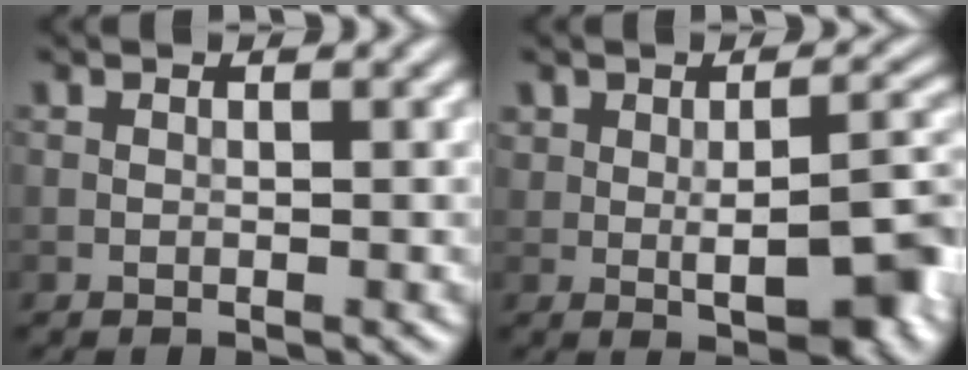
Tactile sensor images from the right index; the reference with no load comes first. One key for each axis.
{"total": 6.2, "fx": -1.0, "fy": 2.6, "fz": 5.6, "tx": -0.077, "ty": 0.002, "tz": -0.011}